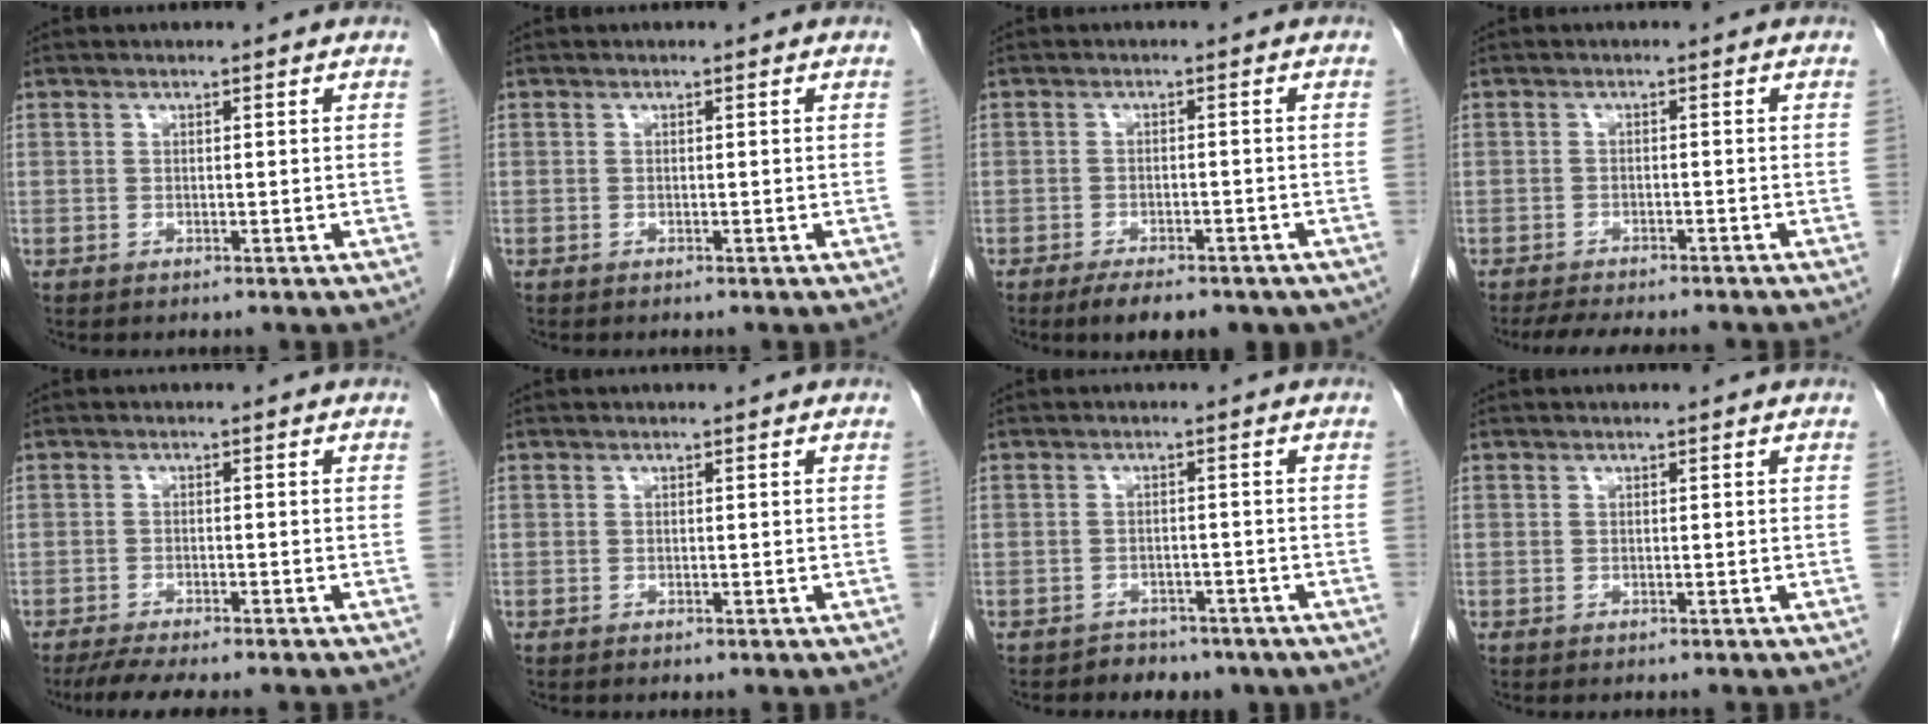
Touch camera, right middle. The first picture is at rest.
{"total": 0.0}
{"total": 9.7, "force": [-7.2, 3.7, 5.4], "torque": [-0.060, 0.000, -0.092]}
{"total": 8.9, "force": [-7.8, 2.0, 3.7], "torque": [-0.053, -0.009, -0.108]}
{"total": 6.8, "force": [-5.7, 0.6, 3.6], "torque": [-0.050, -0.012, -0.089]}
{"total": 0.0}
{"total": 4.6, "force": [-3.6, 2.8, 0.5], "torque": [-0.008, 0.011, -0.044]}
{"total": 0.0}